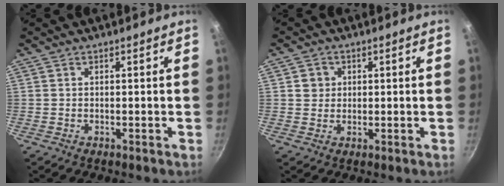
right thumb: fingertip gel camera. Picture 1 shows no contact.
{"total": 2.9, "force": [0.6, 2.7, 0.7], "torque": [0.004, 0.005, 0.008]}